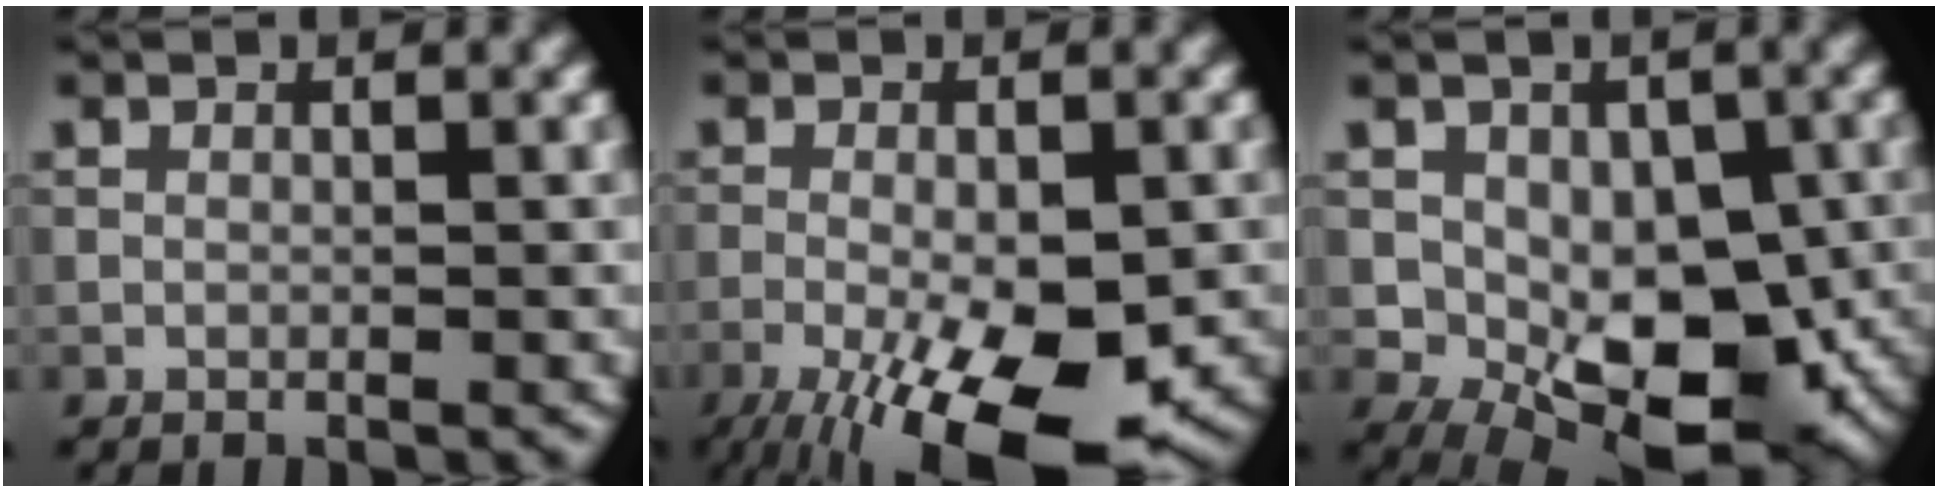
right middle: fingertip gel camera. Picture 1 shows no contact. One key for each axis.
{"total": 11.6, "fx": -5.6, "fy": 3.7, "fz": 9.5, "tx": -0.166, "ty": -0.025, "tz": -0.086}
{"total": 9.5, "fx": -1.8, "fy": 5.9, "fz": 7.2, "tx": -0.094, "ty": -0.005, "tz": -0.028}